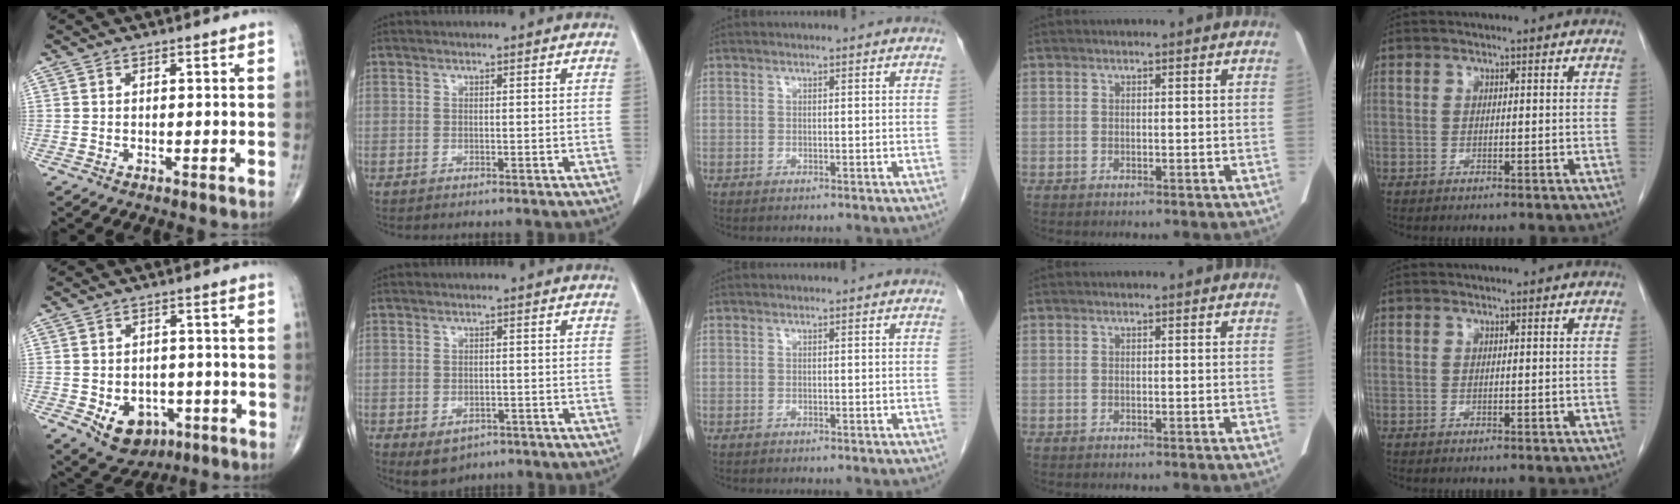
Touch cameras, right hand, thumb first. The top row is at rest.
{"thumb": {"total": 9.0, "force": [-3.3, 6.7, 4.9], "torque": [-0.050, 0.017, -0.036]}, "index": {"total": 3.7, "force": [-1.8, 2.6, 1.9], "torque": [-0.024, -0.003, -0.011]}}